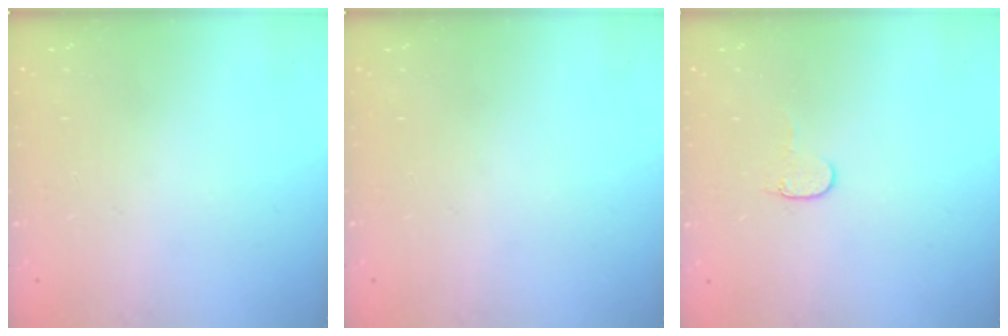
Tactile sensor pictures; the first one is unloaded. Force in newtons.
{"total": 0.0}
{"total": 4.0, "press": 4.0, "slide": 0.4}